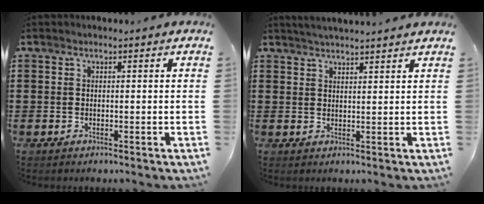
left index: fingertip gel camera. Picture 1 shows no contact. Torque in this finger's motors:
{"motor_torque": [0.47, -0.35, 0.11, 0.07]}